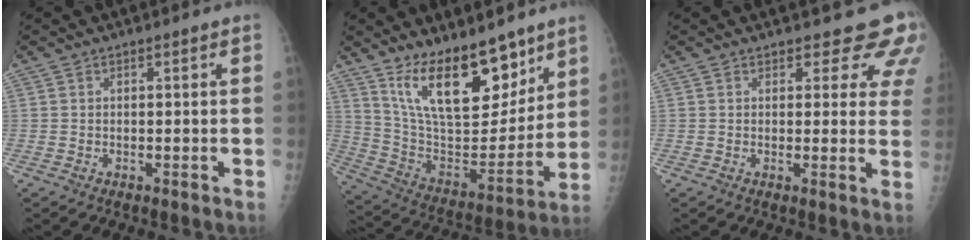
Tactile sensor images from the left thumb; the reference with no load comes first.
{"total": 20.7, "force": [13.5, 8.6, 13.1], "torque": [-0.166, -0.086, 0.246]}
{"total": 8.7, "force": [7.5, 3.6, 2.5], "torque": [0.021, -0.036, 0.061]}